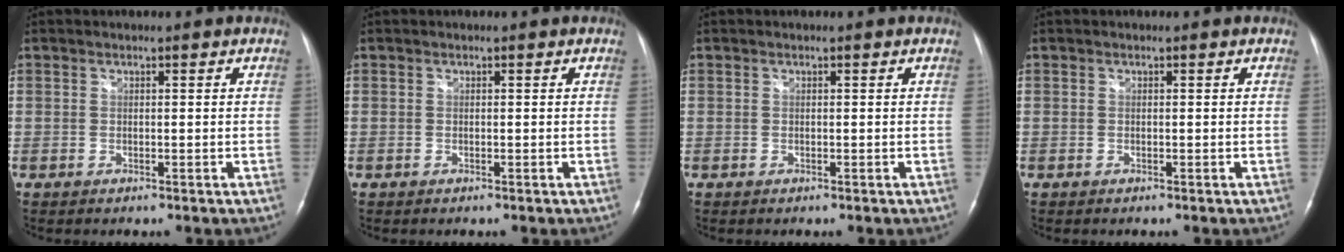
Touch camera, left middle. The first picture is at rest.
{"total": 0.0}
{"total": 0.0}
{"total": 0.0}